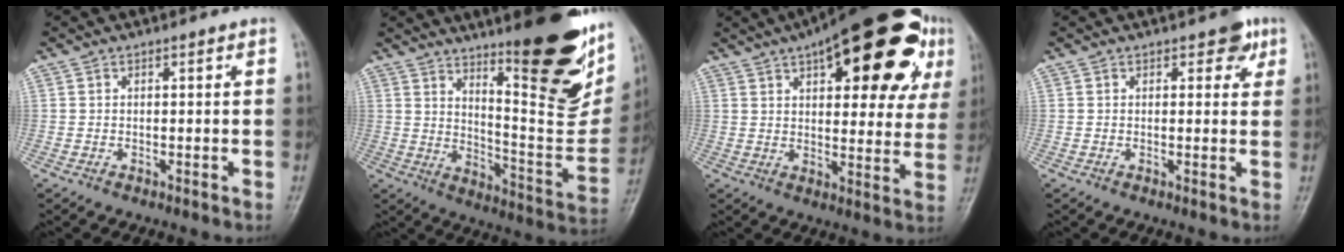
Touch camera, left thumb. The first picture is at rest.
{"total": 26.2, "force": [15.2, 7.1, 20.2], "torque": [-0.239, -0.085, 0.229]}
{"total": 27.4, "force": [12.7, 10.8, 21.8], "torque": [-0.273, 0.005, 0.172]}
{"total": 3.3, "force": [1.7, 1.9, 2.0], "torque": [-0.003, -0.004, 0.016]}